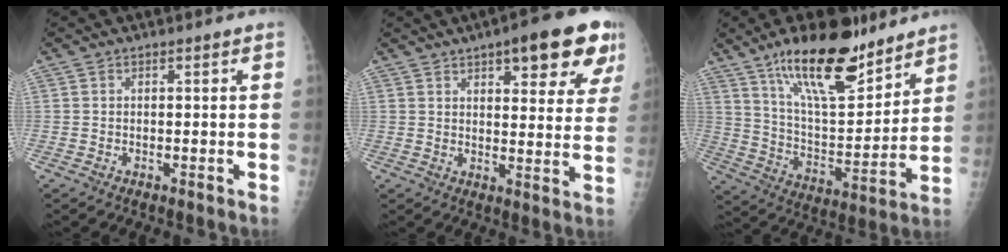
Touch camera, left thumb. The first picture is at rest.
{"total": 16.2, "force": [9.0, 5.5, 12.3], "torque": [-0.124, -0.028, 0.116]}
{"total": 21.5, "force": [14.8, 7.4, 13.7], "torque": [-0.190, -0.078, 0.256]}